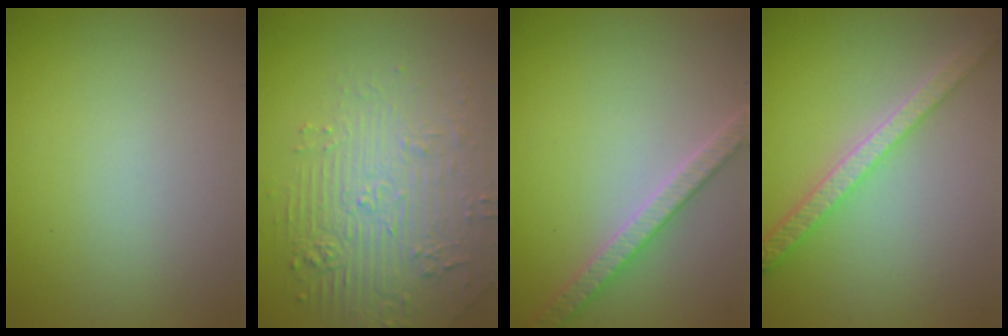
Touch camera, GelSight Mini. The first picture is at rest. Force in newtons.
{"total": 4.5, "press": 4.2, "slide": 1.6}
{"total": 2.8, "press": 2.8, "slide": 0.6}
{"total": 4.2, "press": 3.4, "slide": 2.4}